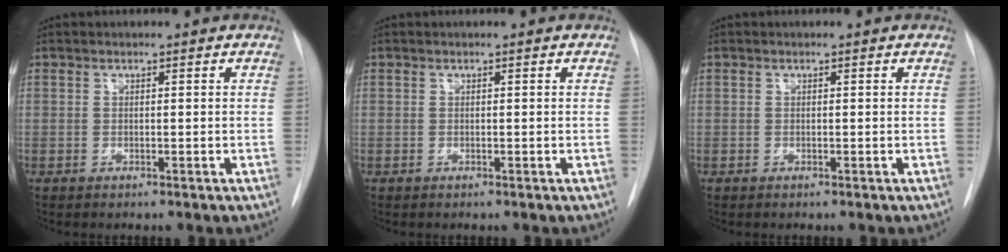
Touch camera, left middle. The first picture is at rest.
{"total": 0.0}
{"total": 0.0}